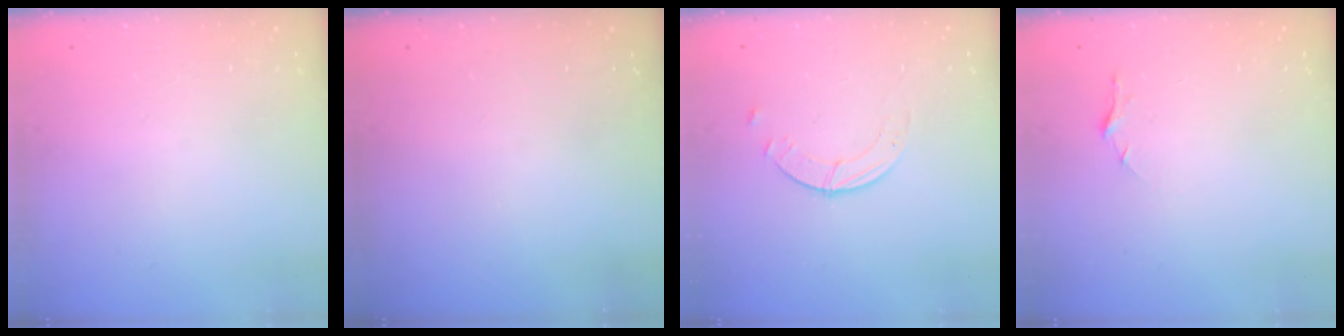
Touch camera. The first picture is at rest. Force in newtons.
{"total": 0.0}
{"total": 2.5, "press": 2.5, "slide": 0.3}
{"total": 5.7, "press": 5.6, "slide": 0.6}